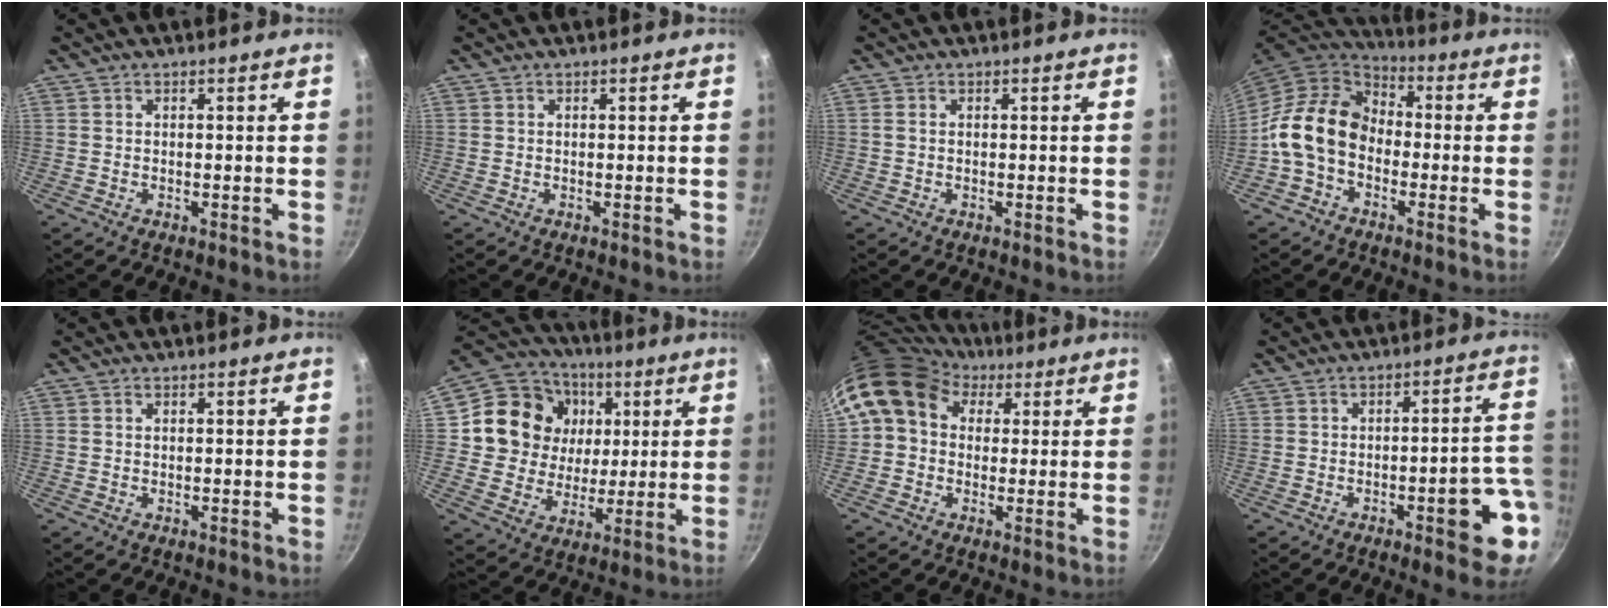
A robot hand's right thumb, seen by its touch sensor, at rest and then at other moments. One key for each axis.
{"total": 0.0}
{"total": 0.9, "fx": 0.1, "fy": 0.6, "fz": 0.7, "tx": -0.013, "ty": 0.001, "tz": 0.001}
{"total": 13.7, "fx": -2.2, "fy": 10.4, "fz": 8.6, "tx": -0.119, "ty": 0.035, "tz": -0.062}
{"total": 0.5, "fx": 0.2, "fy": 0.4, "fz": 0.3, "tx": -0.006, "ty": 0.001, "tz": 0.003}
{"total": 17.4, "fx": 4.4, "fy": 15.3, "fz": 7.0, "tx": -0.102, "ty": 0.007, "tz": 0.073}
{"total": 11.9, "fx": 4.3, "fy": 9.4, "fz": 5.9, "tx": -0.083, "ty": 0.011, "tz": 0.057}
{"total": 10.8, "fx": -3.9, "fy": 3.3, "fz": 9.5, "tx": -0.084, "ty": 0.037, "tz": -0.047}